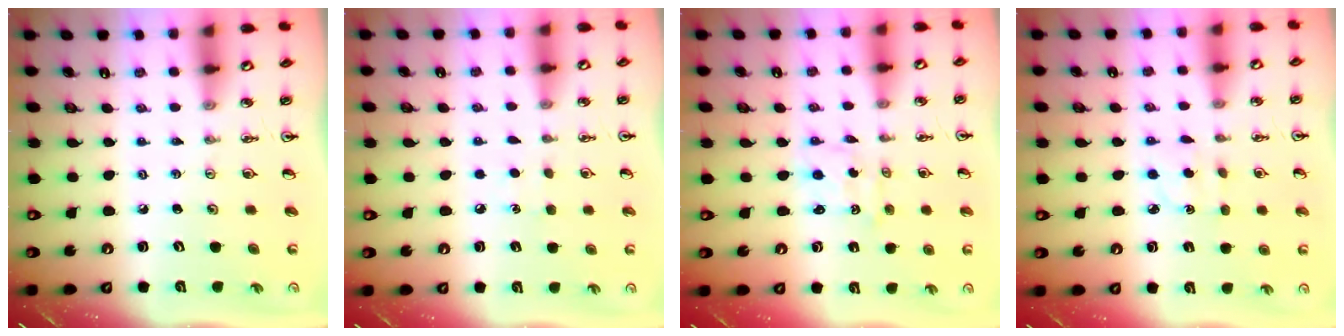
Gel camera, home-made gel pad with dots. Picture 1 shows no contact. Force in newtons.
{"total": 5.1, "press": 5.1, "slide": 0.5}
{"total": 1.0, "press": 0.9, "slide": 0.5}
{"total": 3.0, "press": 2.9, "slide": 0.8}